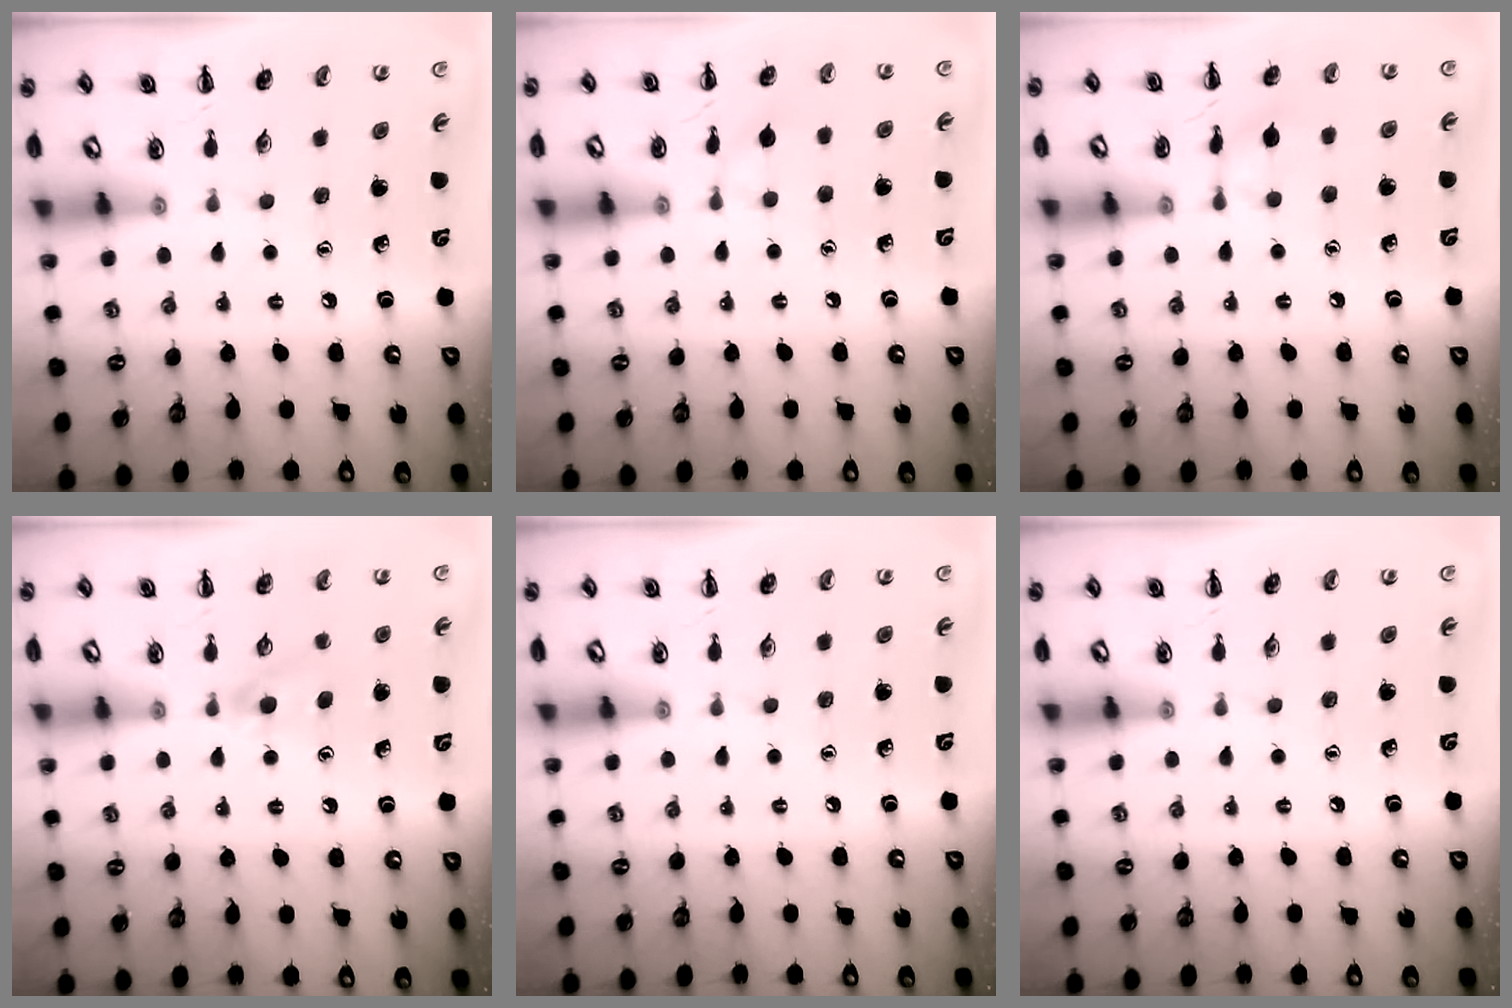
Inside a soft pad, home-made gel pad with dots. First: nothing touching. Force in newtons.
{"total": 4.2, "press": 3.9, "slide": 1.7}
{"total": 6.5, "press": 6.1, "slide": 2.2}
{"total": 3.9, "press": 3.6, "slide": 1.3}
{"total": 0.0}
{"total": 0.0}